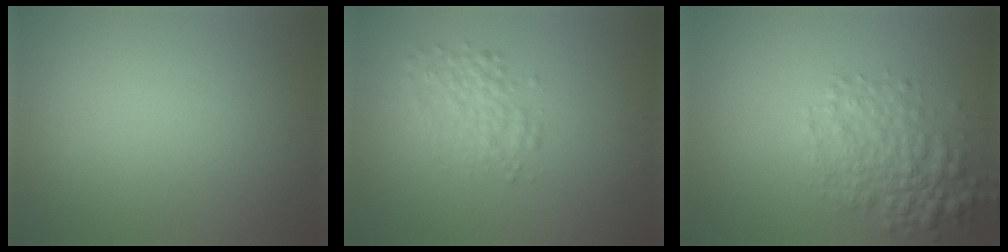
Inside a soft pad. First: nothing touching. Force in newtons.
{"total": 2.6, "press": 2.6, "slide": 0.1}
{"total": 4.2, "press": 4.2, "slide": 0.1}